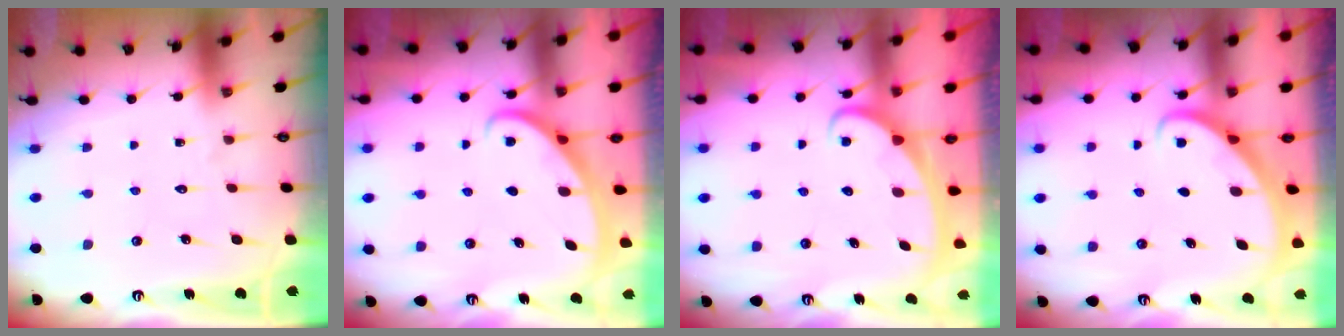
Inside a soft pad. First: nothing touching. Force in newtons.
{"total": 3.0, "press": 3.0, "slide": 0.1}
{"total": 2.4, "press": 2.4, "slide": 0.3}
{"total": 2.7, "press": 2.7, "slide": 0.2}